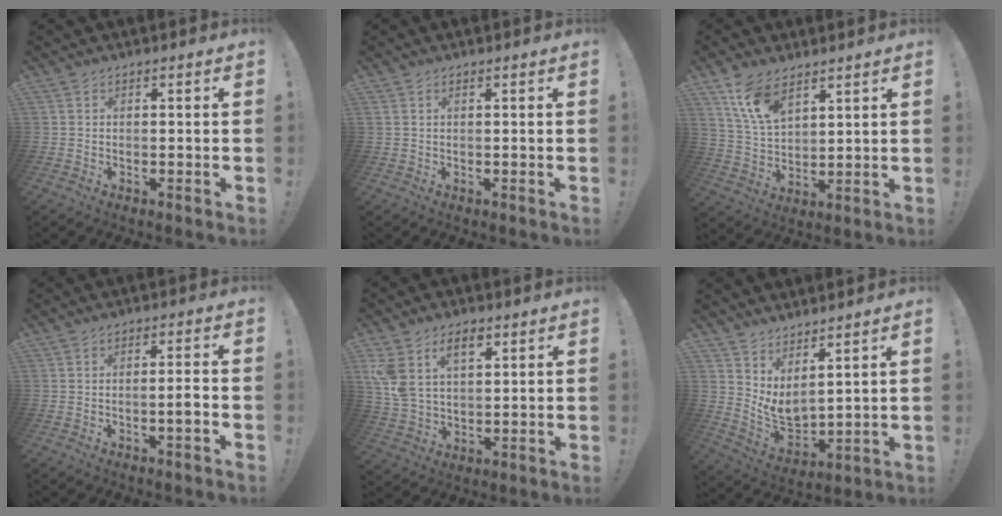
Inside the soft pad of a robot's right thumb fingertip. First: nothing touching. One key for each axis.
{"total": 0.8, "fx": 0.5, "fy": 0.3, "fz": 0.6, "tx": -0.012, "ty": 0.000, "tz": 0.009}
{"total": 11.0, "fx": 7.5, "fy": 5.4, "fz": 6.0, "tx": -0.114, "ty": -0.035, "tz": 0.145}
{"total": 4.2, "fx": -1.7, "fy": 0.0, "fz": 3.9, "tx": -0.060, "ty": -0.002, "tz": -0.028}
{"total": 10.4, "fx": 5.5, "fy": 6.3, "fz": 6.3, "tx": -0.123, "ty": -0.020, "tz": 0.101}
{"total": 6.4, "fx": 4.4, "fy": 2.9, "fz": 3.7, "tx": -0.078, "ty": -0.055, "tz": 0.090}